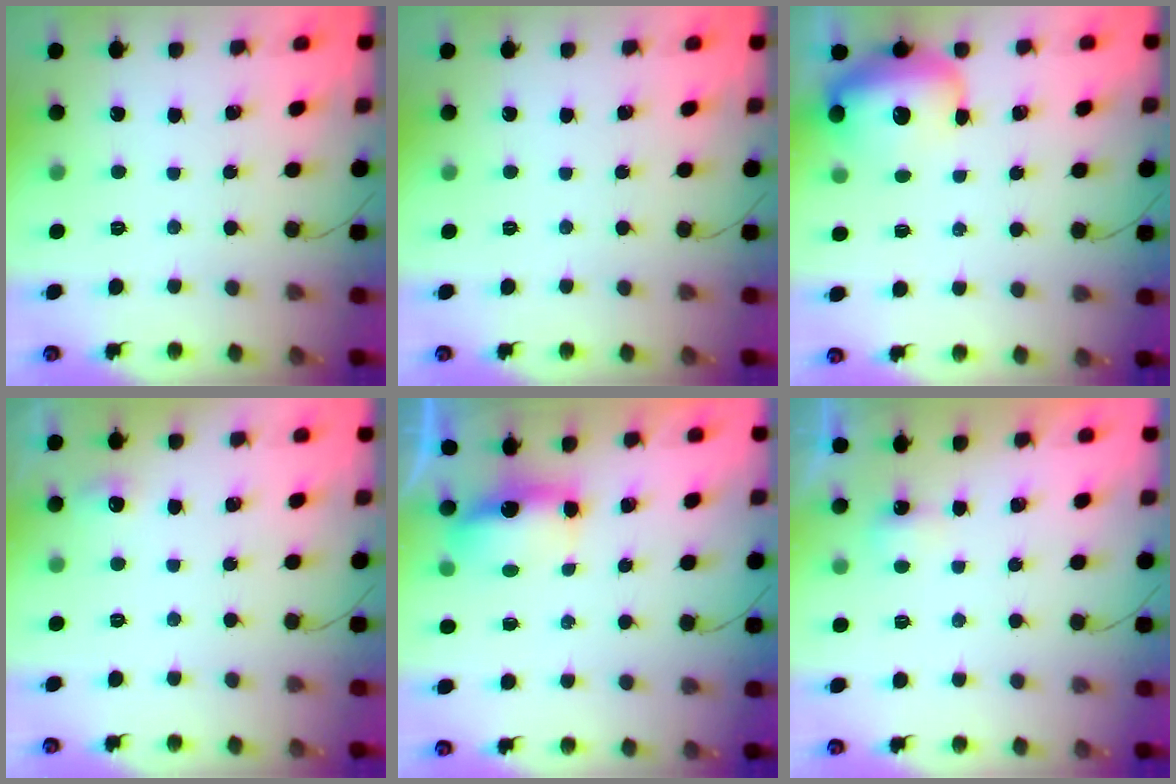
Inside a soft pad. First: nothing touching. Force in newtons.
{"total": 0.0}
{"total": 20.7, "press": 17.4, "slide": 11.3}
{"total": 5.7, "press": 3.7, "slide": 4.4}
{"total": 6.8, "press": 6.7, "slide": 0.8}
{"total": 2.3, "press": 2.2, "slide": 0.6}